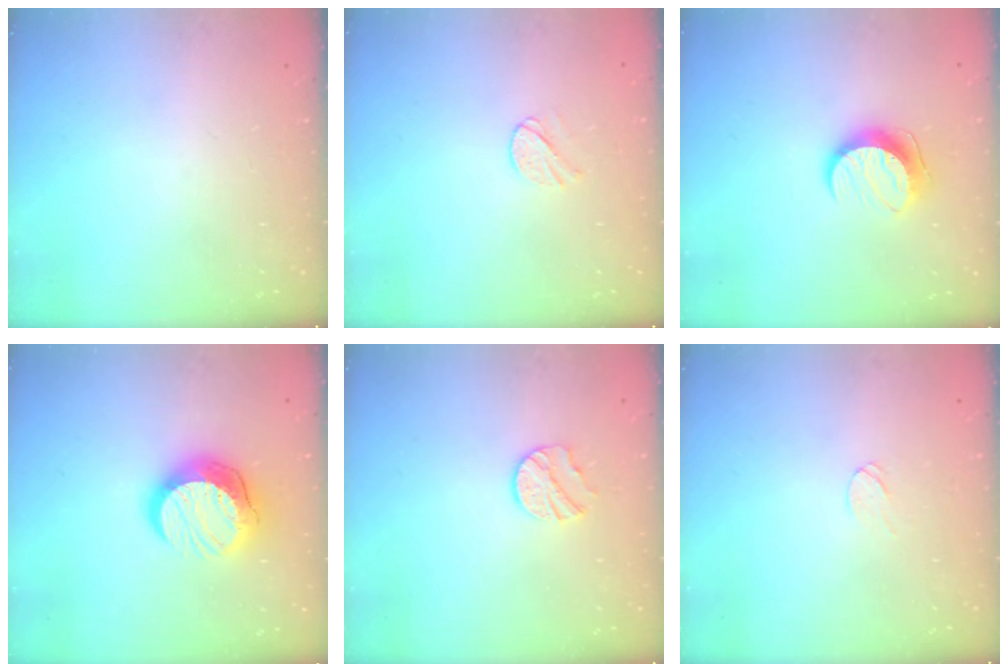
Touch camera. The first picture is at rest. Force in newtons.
{"total": 3.7, "press": 3.7, "slide": 0.4}
{"total": 9.7, "press": 9.7, "slide": 0.2}
{"total": 15.1, "press": 15.1, "slide": 1.1}
{"total": 8.3, "press": 8.3, "slide": 0.2}
{"total": 4.0, "press": 4.0, "slide": 0.4}